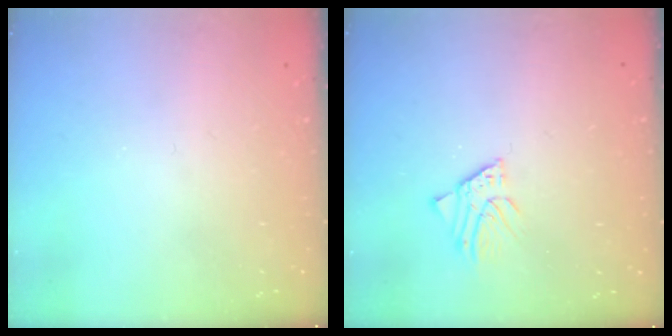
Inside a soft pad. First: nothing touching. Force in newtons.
{"total": 1.4, "press": 1.4, "slide": 0.0}